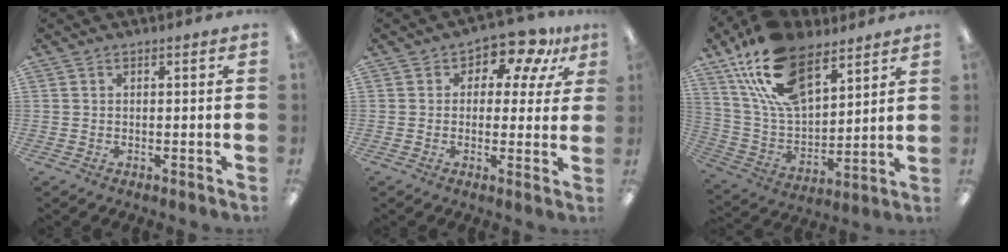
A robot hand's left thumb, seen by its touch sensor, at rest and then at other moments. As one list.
[{"total": 8.1, "force": [5.4, 4.6, 3.8], "torque": [-0.054, -0.040, 0.093]}, {"total": 21.2, "force": [12.4, 11.2, 13.0], "torque": [-0.266, -0.051, 0.228]}]